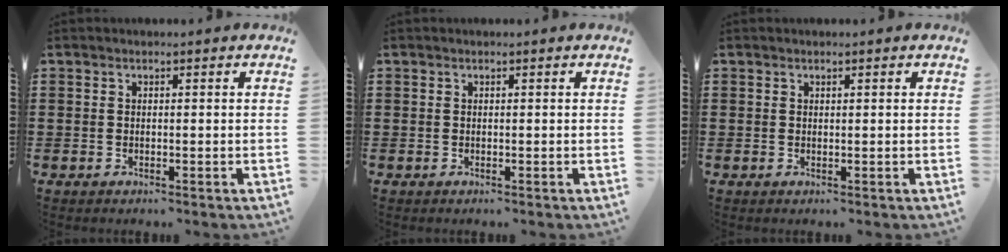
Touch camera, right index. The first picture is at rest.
{"total": 0.0}
{"total": 0.0}